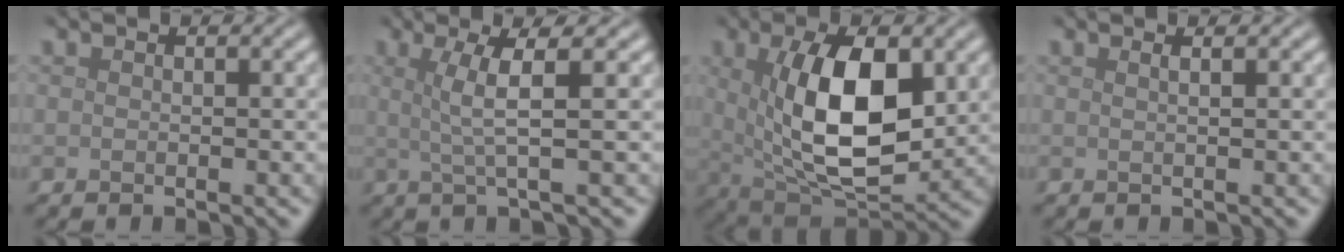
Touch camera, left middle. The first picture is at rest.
{"total": 3.7, "force": [0.8, 0.6, 3.6], "torque": [-0.064, 0.002, 0.016]}
{"total": 10.4, "force": [1.6, 4.8, 9.1], "torque": [-0.162, -0.008, 0.033]}
{"total": 1.6, "force": [0.8, 0.7, 1.1], "torque": [0.000, -0.002, -0.005]}